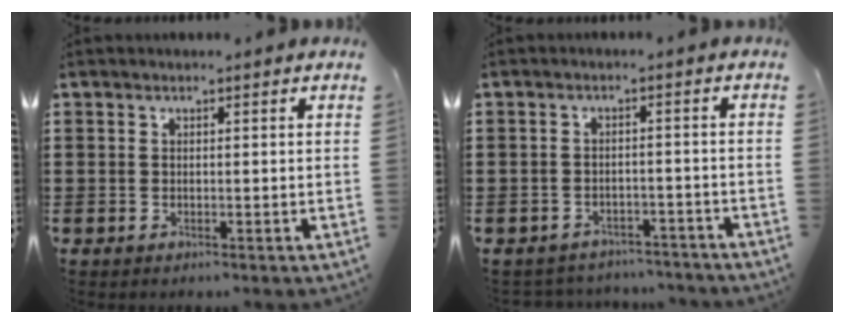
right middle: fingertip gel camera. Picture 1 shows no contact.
{"total": 2.8, "force": [-2.7, 0.4, -0.3], "torque": [-0.005, -0.002, -0.059]}